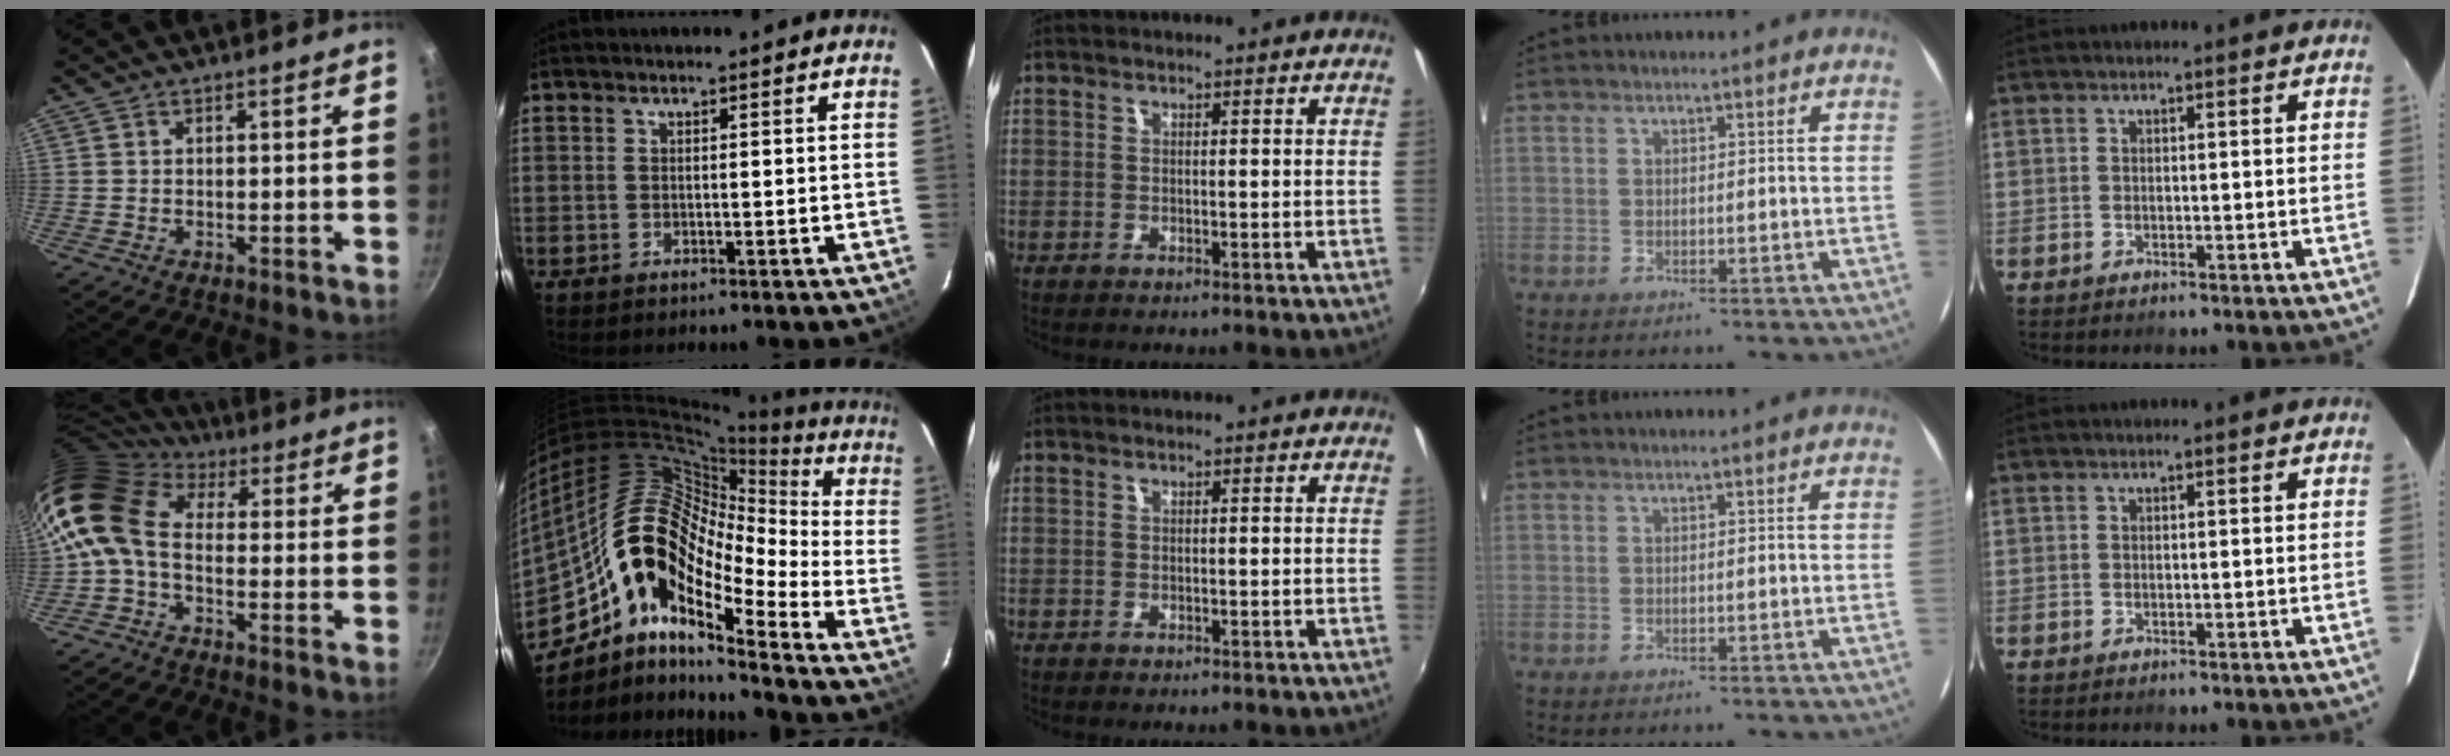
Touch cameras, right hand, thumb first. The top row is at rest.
{"thumb": {"total": 11.9, "force": [-0.5, 8.4, 8.5], "torque": [-0.159, 0.031, -0.033]}, "index": {"total": 19.1, "force": [-9.4, 8.0, 14.6], "torque": [-0.234, -0.011, -0.193]}}